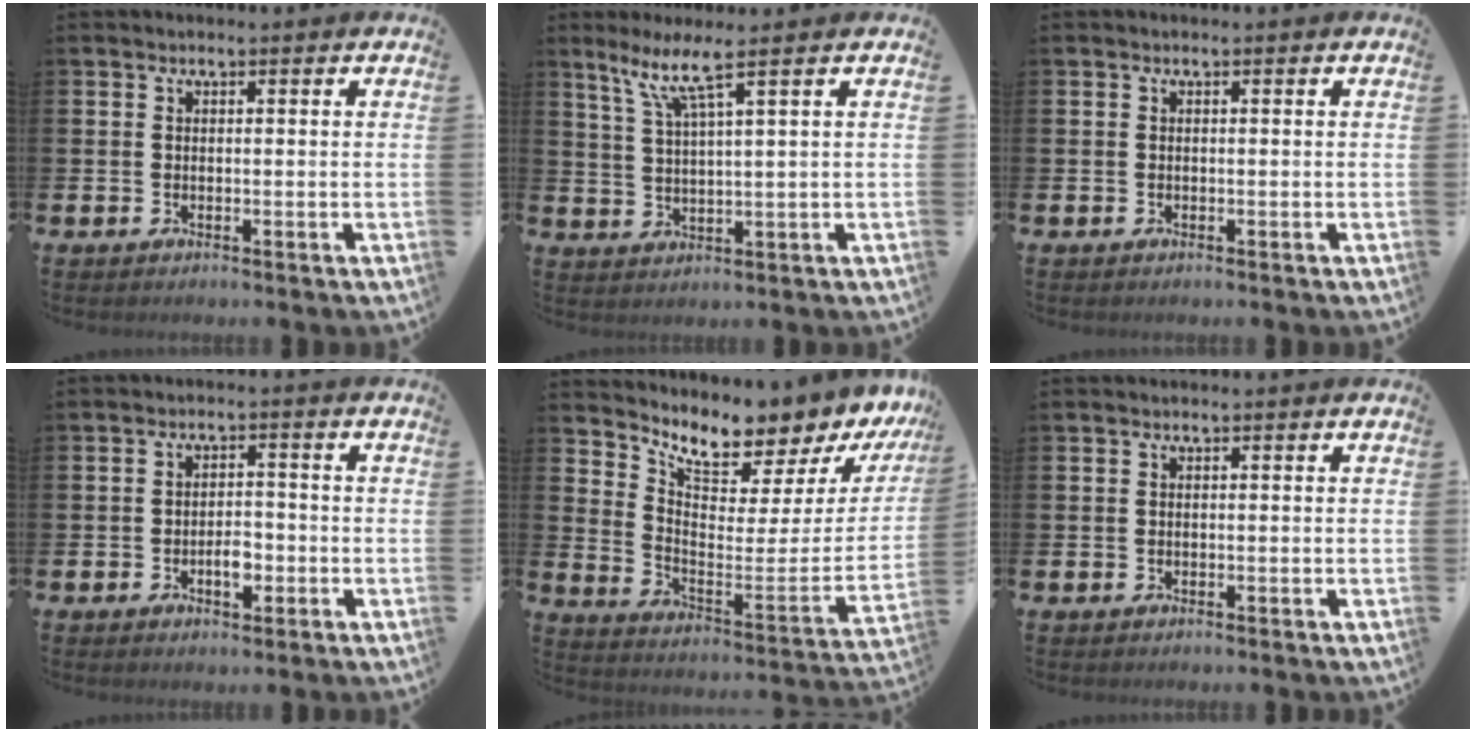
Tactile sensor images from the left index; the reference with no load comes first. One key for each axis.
{"total": 6.0, "fx": 4.3, "fy": -0.1, "fz": 4.2, "tx": -0.095, "ty": -0.012, "tz": 0.073}
{"total": 0.0}
{"total": 2.9, "fx": -1.0, "fy": 1.5, "fz": 2.2, "tx": -0.030, "ty": -0.003, "tz": -0.021}
{"total": 7.0, "fx": 6.8, "fy": 1.0, "fz": 1.2, "tx": -0.060, "ty": -0.071, "tz": 0.110}
{"total": 0.0}